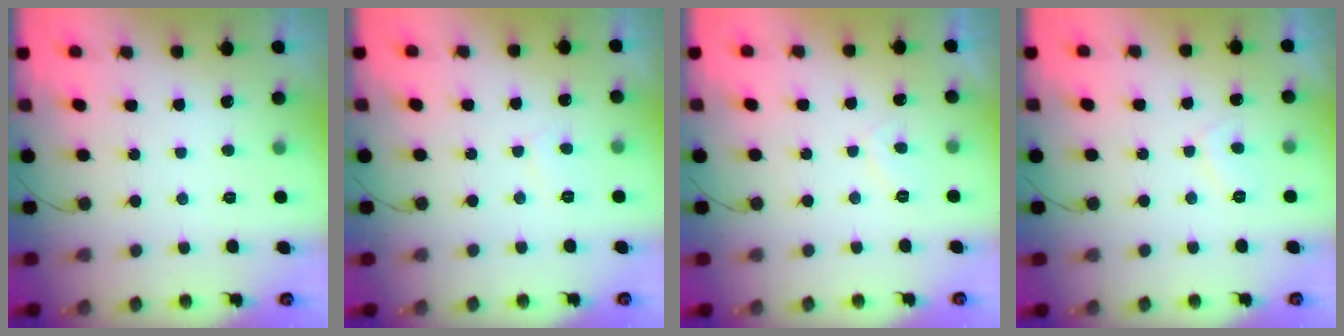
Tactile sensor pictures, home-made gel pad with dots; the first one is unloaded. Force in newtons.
{"total": 2.9, "press": 2.9, "slide": 0.3}
{"total": 1.3, "press": 1.2, "slide": 0.6}
{"total": 2.5, "press": 2.4, "slide": 0.8}